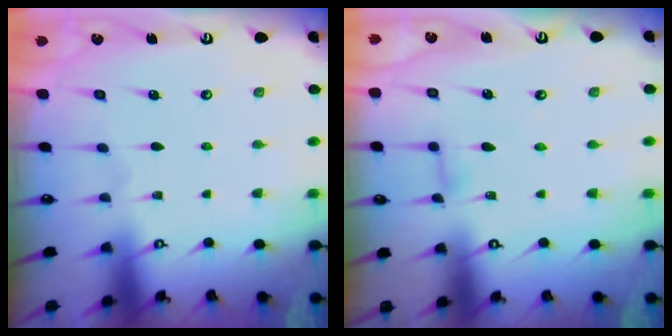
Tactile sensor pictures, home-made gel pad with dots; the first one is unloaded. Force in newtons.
{"total": 3.8, "press": 3.8, "slide": 0.3}